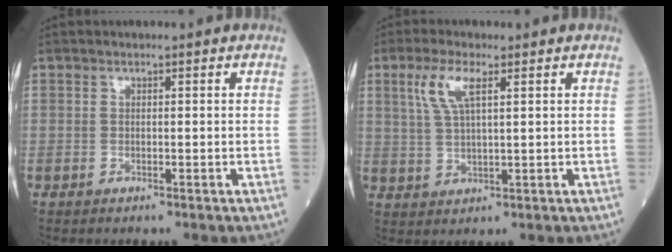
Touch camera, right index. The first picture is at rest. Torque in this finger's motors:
{"motor_torque": [0.40, 0.48, 0.21, 0.09]}